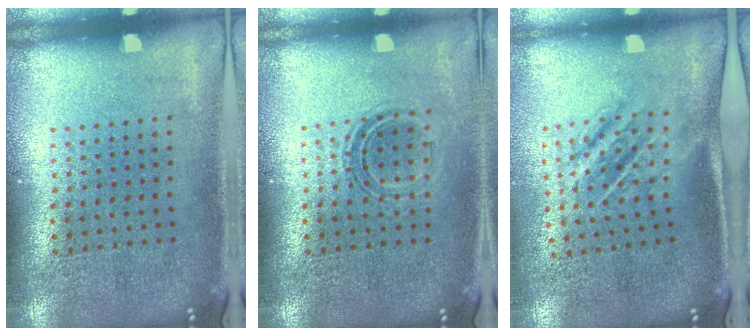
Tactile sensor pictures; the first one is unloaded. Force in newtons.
{"total": 1.1, "press": 0.9, "slide": 0.7}
{"total": 1.7, "press": 1.2, "slide": 1.2}